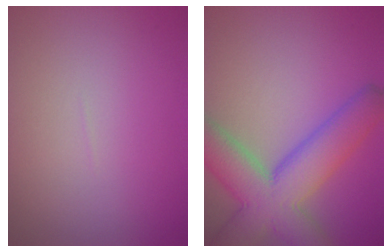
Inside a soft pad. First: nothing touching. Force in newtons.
{"total": 9.2, "press": 9.2, "slide": 0.5}